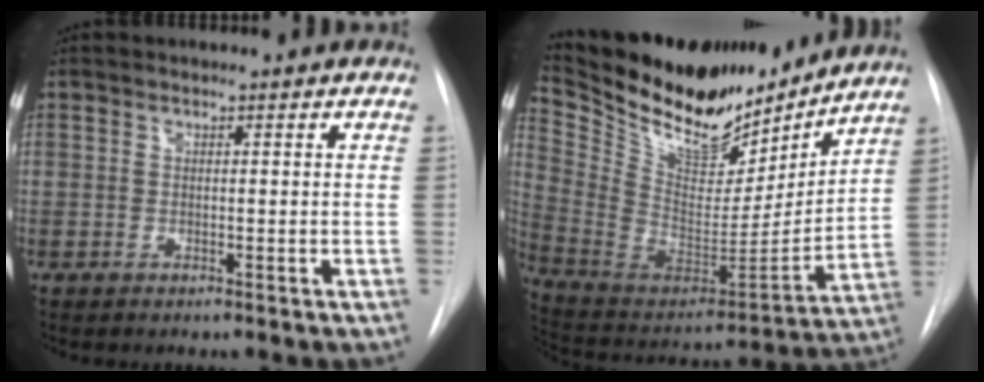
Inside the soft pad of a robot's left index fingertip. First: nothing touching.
{"total": 23.4, "force": [20.4, 6.9, 9.2], "torque": [-0.185, -0.033, 0.335]}